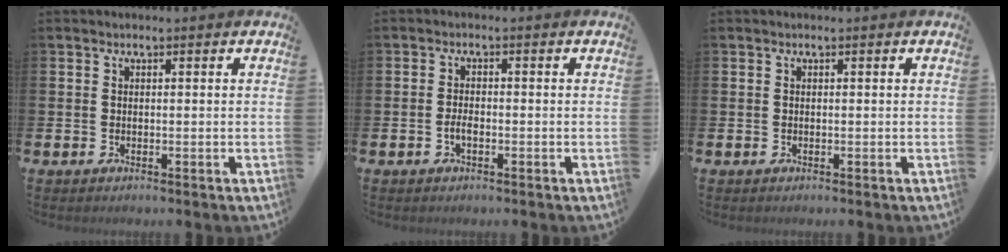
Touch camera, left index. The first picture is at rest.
{"total": 1.5, "force": [-0.6, 0.7, 1.2], "torque": [-0.021, -0.001, -0.012]}
{"total": 0.0}